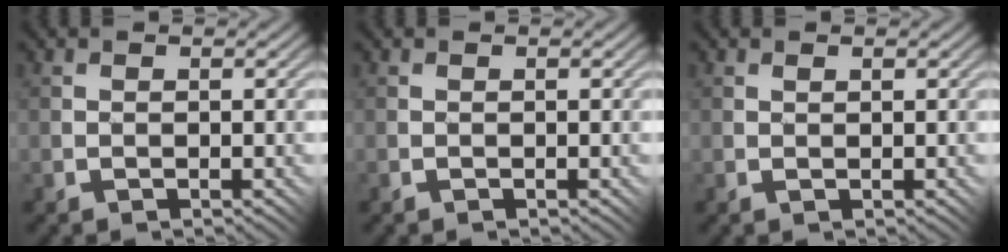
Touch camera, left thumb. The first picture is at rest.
{"total": 0.0}
{"total": 0.6, "force": [0.5, 0.0, 0.3], "torque": [-0.004, 0.003, 0.011]}